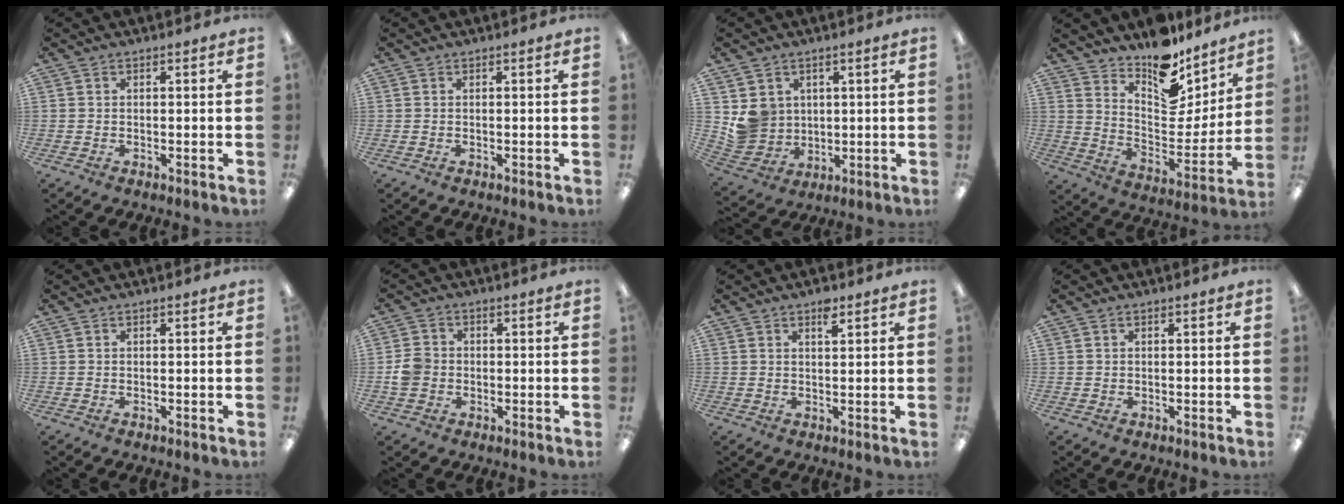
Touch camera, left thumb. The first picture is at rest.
{"total": 0.0}
{"total": 7.4, "force": [2.6, 6.8, 0.9], "torque": [-0.022, -0.006, 0.057]}
{"total": 14.9, "force": [12.3, 6.5, 5.4], "torque": [-0.070, -0.115, 0.214]}
{"total": 0.0}
{"total": 4.5, "force": [-0.6, 4.0, 1.9], "torque": [-0.027, 0.009, -0.012]}
{"total": 3.2, "force": [2.2, 1.1, 2.1], "torque": [-0.022, -0.008, 0.033]}
{"total": 0.5, "force": [0.2, 0.5, 0.0], "torque": [-0.001, 0.004, 0.003]}